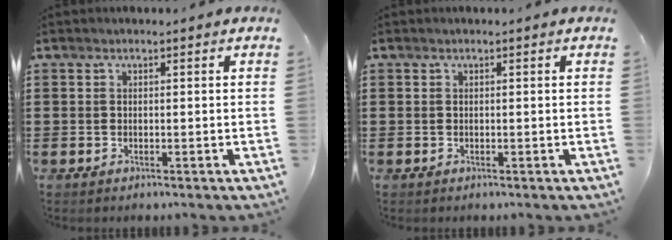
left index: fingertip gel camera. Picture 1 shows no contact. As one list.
[{"total": 0.0}]